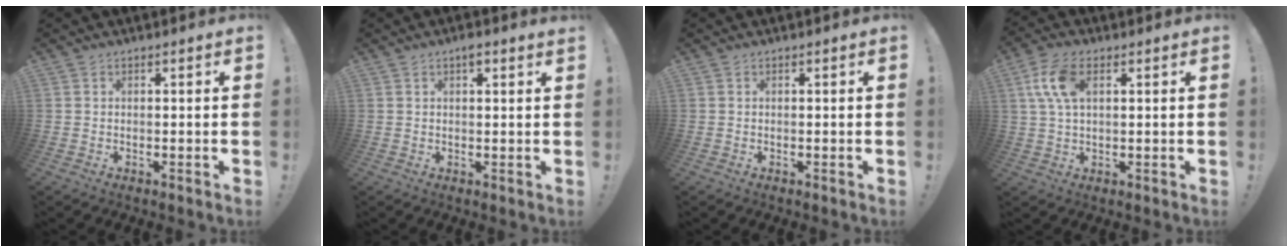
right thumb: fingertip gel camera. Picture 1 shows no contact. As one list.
[{"total": 1.7, "force": [1.1, 0.1, 1.4], "torque": [-0.020, -0.002, 0.016]}, {"total": 0.0}, {"total": 9.0, "force": [2.6, 5.0, 7.1], "torque": [-0.145, 0.008, 0.050]}]